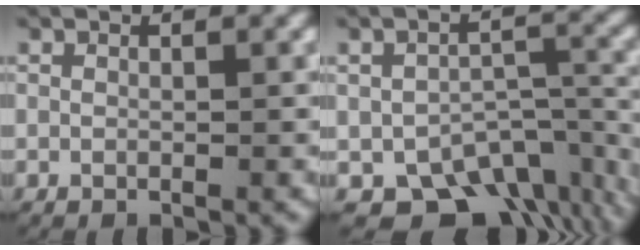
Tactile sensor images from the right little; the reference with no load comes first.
{"total": 10.0, "force": [-6.3, 6.2, 4.7], "torque": [-0.054, -0.018, -0.097]}